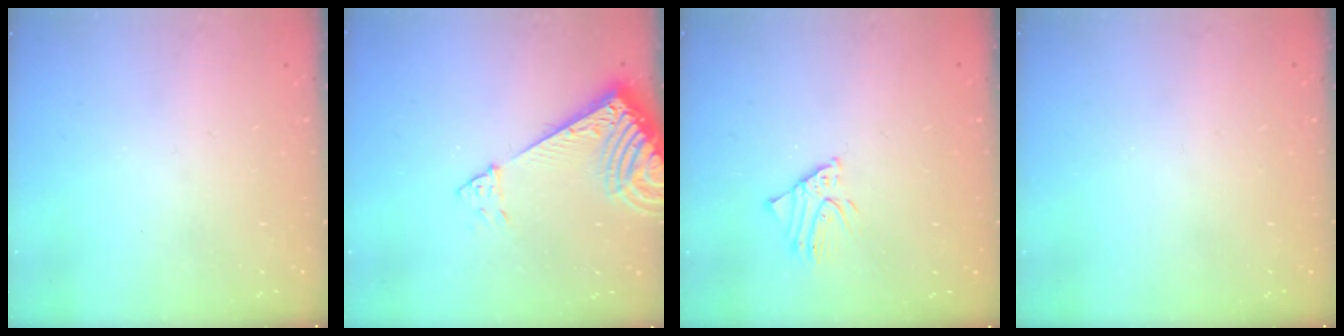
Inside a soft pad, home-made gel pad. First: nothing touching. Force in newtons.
{"total": 9.0, "press": 8.9, "slide": 1.1}
{"total": 2.0, "press": 2.0, "slide": 0.1}
{"total": 0.0}